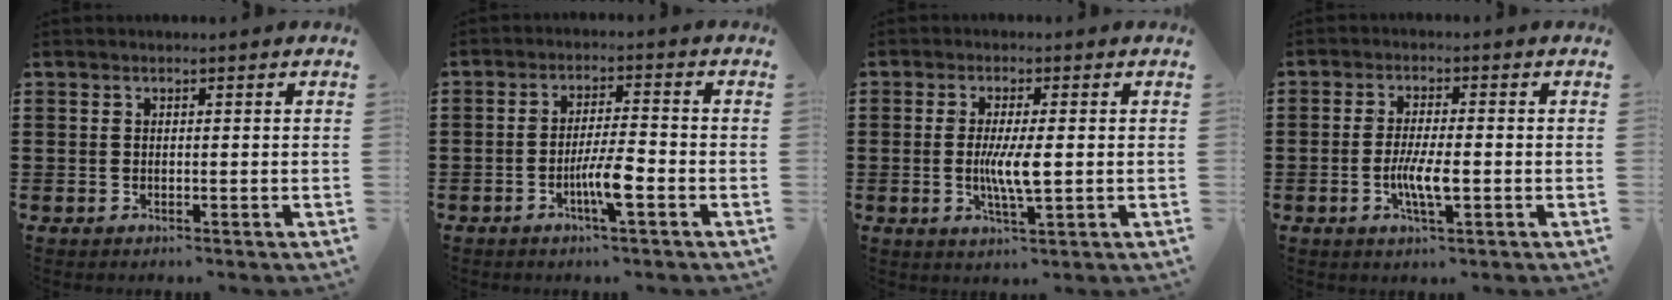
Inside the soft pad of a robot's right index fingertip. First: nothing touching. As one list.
[{"total": 5.8, "force": [-2.3, 0.8, 5.3], "torque": [-0.103, -0.008, -0.044]}, {"total": 5.6, "force": [-0.3, 1.1, 5.5], "torque": [-0.111, -0.008, -0.011]}, {"total": 5.3, "force": [-1.3, 1.1, 5.0], "torque": [-0.098, -0.004, -0.027]}]